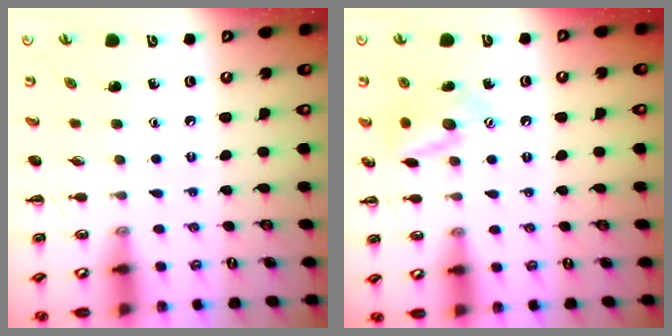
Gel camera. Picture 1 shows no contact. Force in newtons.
{"total": 11.1, "press": 11.1, "slide": 0.7}